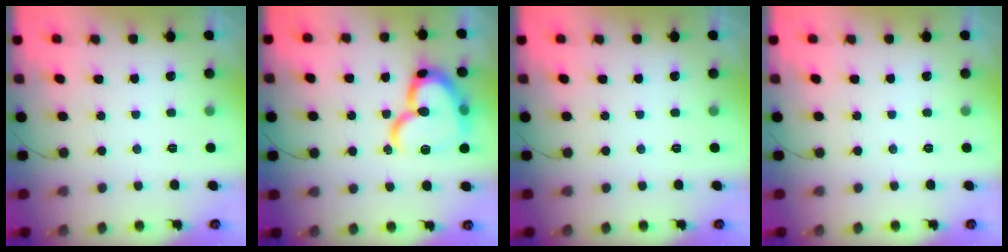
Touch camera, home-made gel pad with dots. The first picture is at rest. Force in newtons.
{"total": 21.0, "press": 20.9, "slide": 2.3}
{"total": 0.0}
{"total": 0.0}